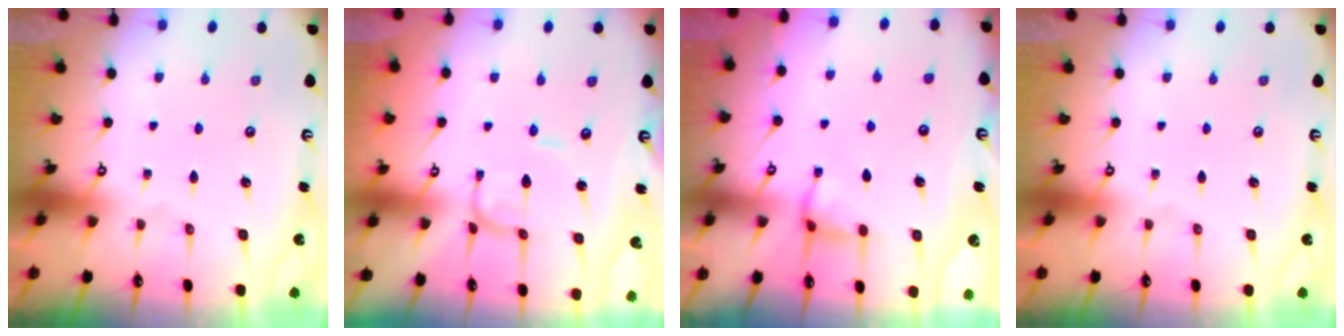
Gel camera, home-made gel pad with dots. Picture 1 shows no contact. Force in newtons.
{"total": 1.2, "press": 1.2, "slide": 0.3}
{"total": 1.5, "press": 1.3, "slide": 0.7}
{"total": 0.0}